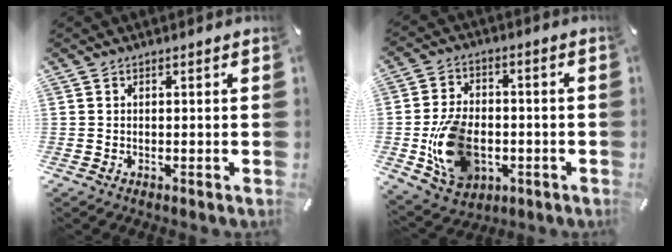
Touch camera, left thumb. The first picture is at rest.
{"total": 15.1, "force": [-3.4, 11.0, 9.7], "torque": [-0.198, 0.009, -0.055]}